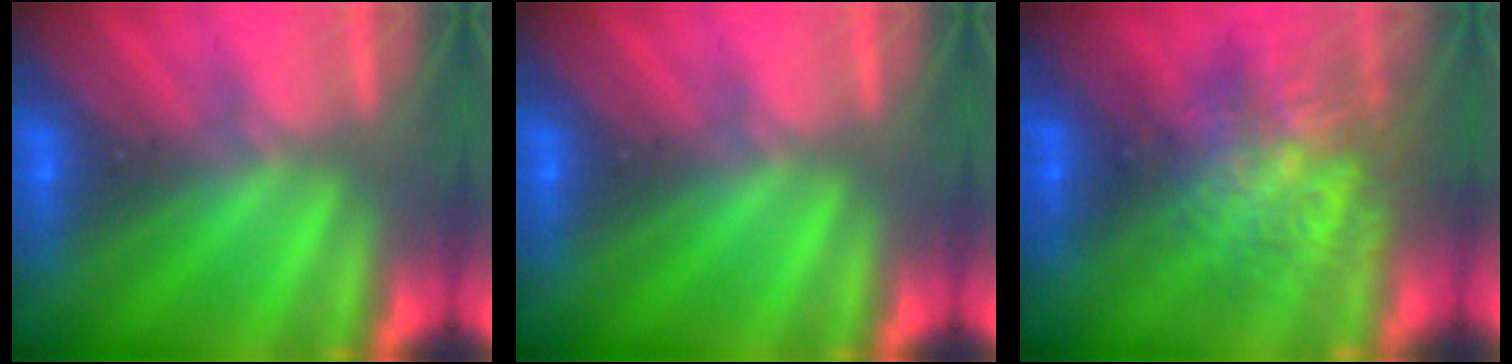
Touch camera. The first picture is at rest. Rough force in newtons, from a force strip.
{"total": 0.0}
{"total": 9.3}